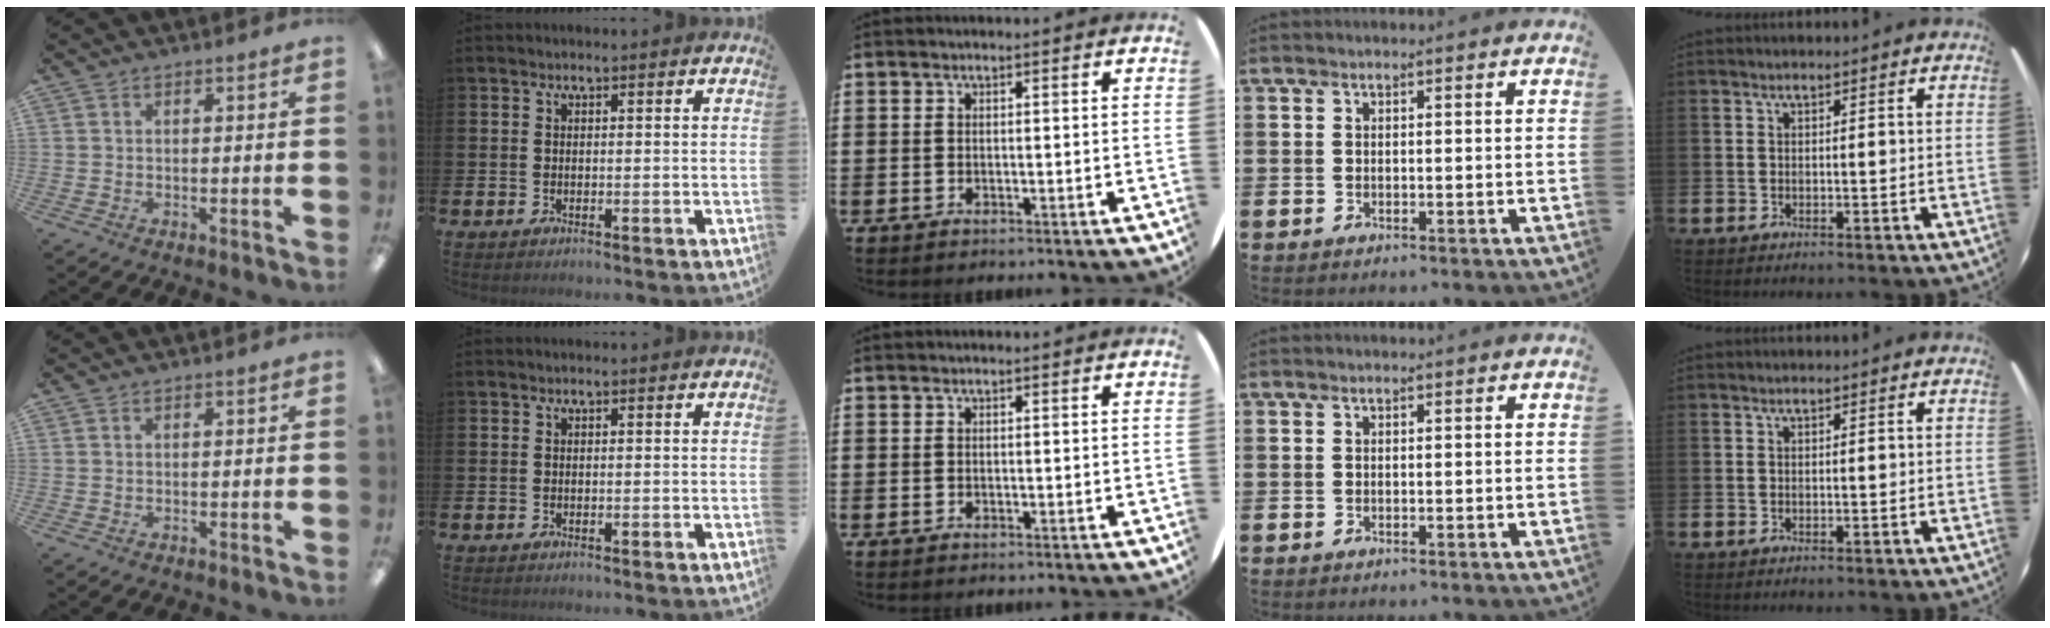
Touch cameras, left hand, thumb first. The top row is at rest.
{}